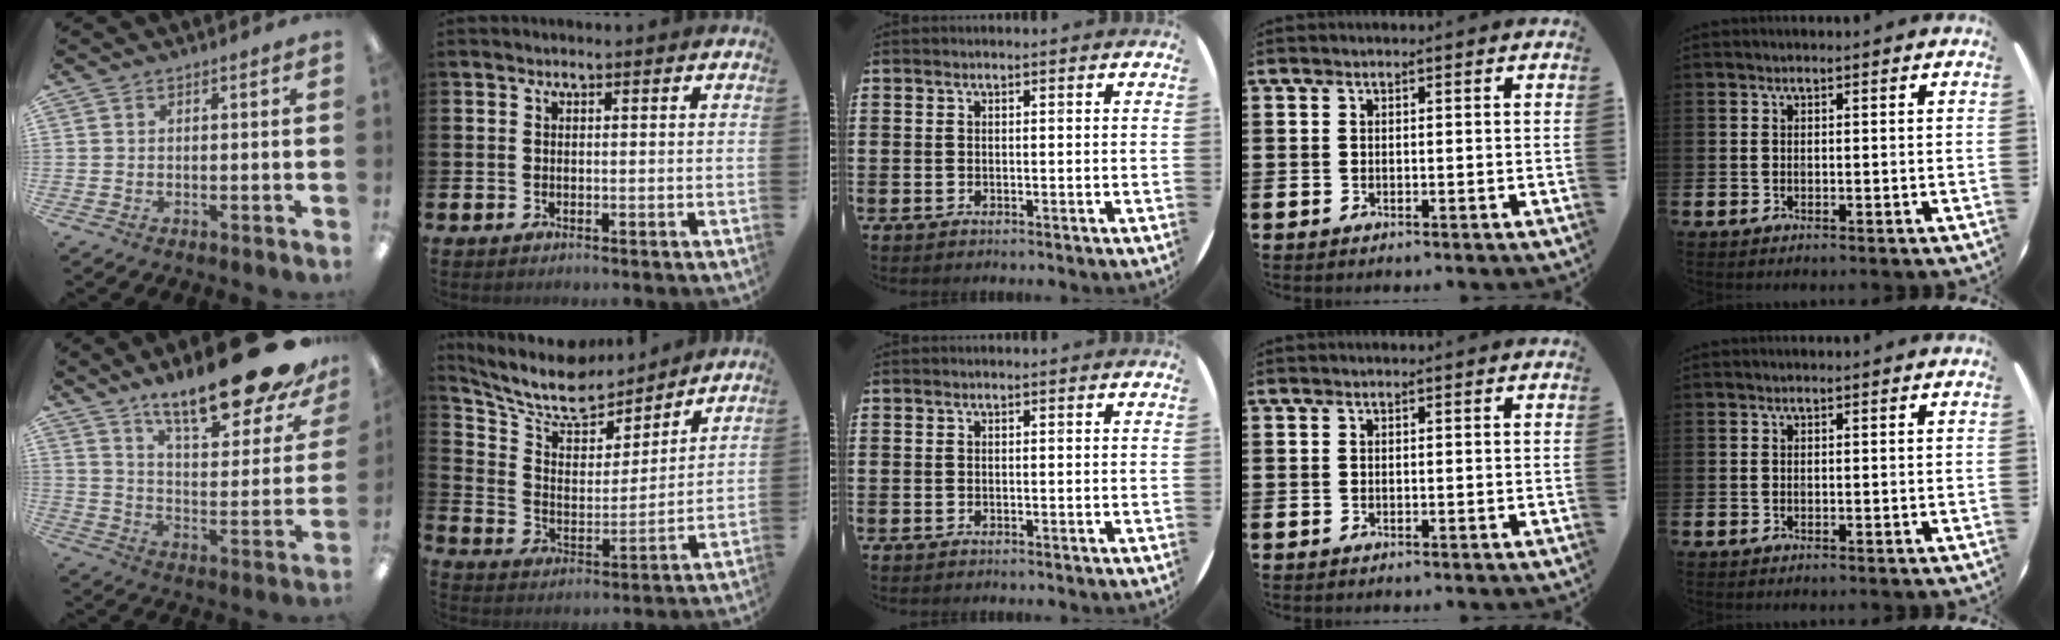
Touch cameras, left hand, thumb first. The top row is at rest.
{"thumb": {"total": 22.9, "force": [17.7, 5.9, 13.2], "torque": [-0.189, -0.120, 0.291]}, "index": {"total": 10.5, "force": [9.3, 3.4, 3.3], "torque": [-0.095, -0.068, 0.160]}}